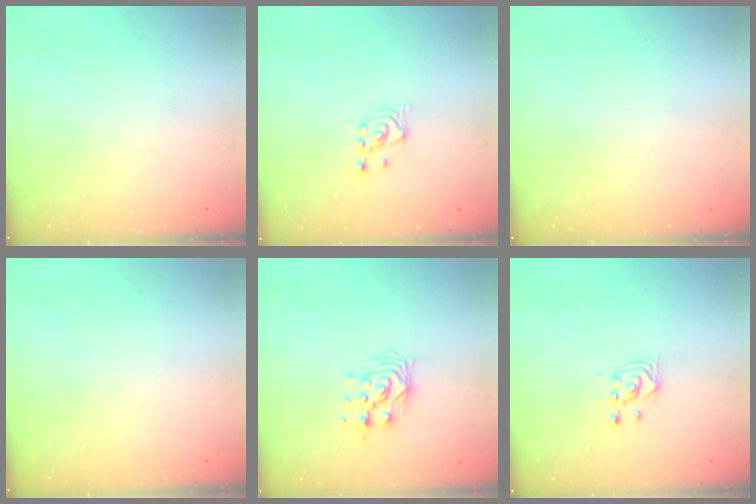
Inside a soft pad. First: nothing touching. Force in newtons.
{"total": 2.6, "press": 2.6, "slide": 0.1}
{"total": 0.0}
{"total": 0.0}
{"total": 9.5, "press": 9.5, "slide": 0.7}
{"total": 3.3, "press": 3.3, "slide": 0.3}